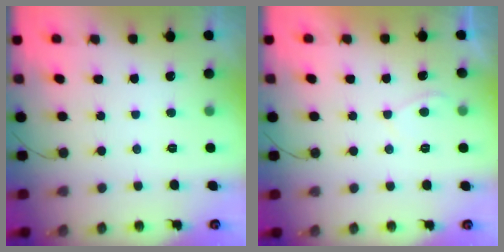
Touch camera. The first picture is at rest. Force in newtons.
{"total": 1.4, "press": 1.2, "slide": 0.6}